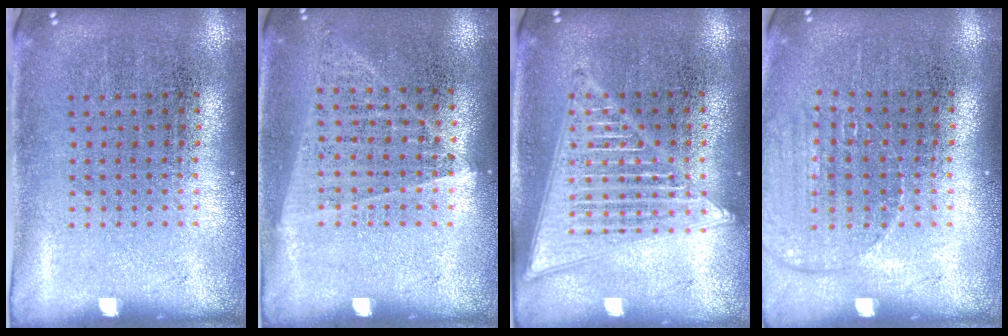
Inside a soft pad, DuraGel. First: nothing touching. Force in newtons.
{"total": 1.0, "press": 1.0, "slide": 0.1}
{"total": 3.1, "press": 3.1, "slide": 0.3}
{"total": 1.2, "press": 1.2, "slide": 0.2}